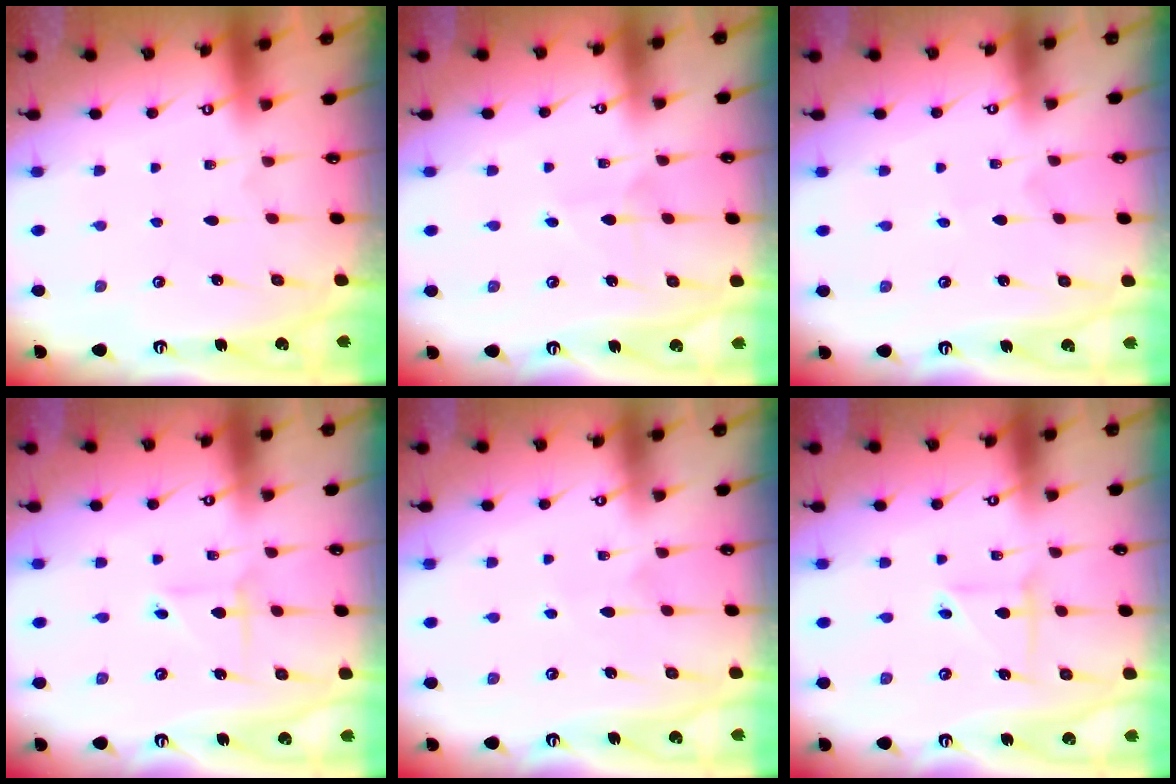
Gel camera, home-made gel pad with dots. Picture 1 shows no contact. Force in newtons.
{"total": 3.3, "press": 3.3, "slide": 0.3}
{"total": 0.7, "press": 0.7, "slide": 0.0}
{"total": 2.8, "press": 2.8, "slide": 0.3}
{"total": 3.8, "press": 3.8, "slide": 0.4}
{"total": 3.6, "press": 3.6, "slide": 0.7}